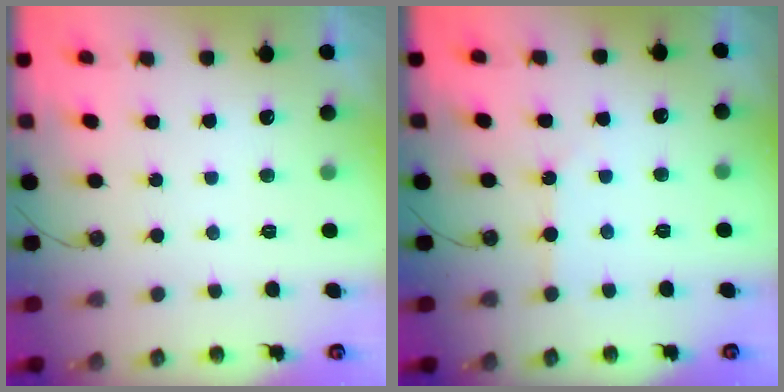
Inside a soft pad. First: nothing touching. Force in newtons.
{"total": 2.5, "press": 2.4, "slide": 0.4}